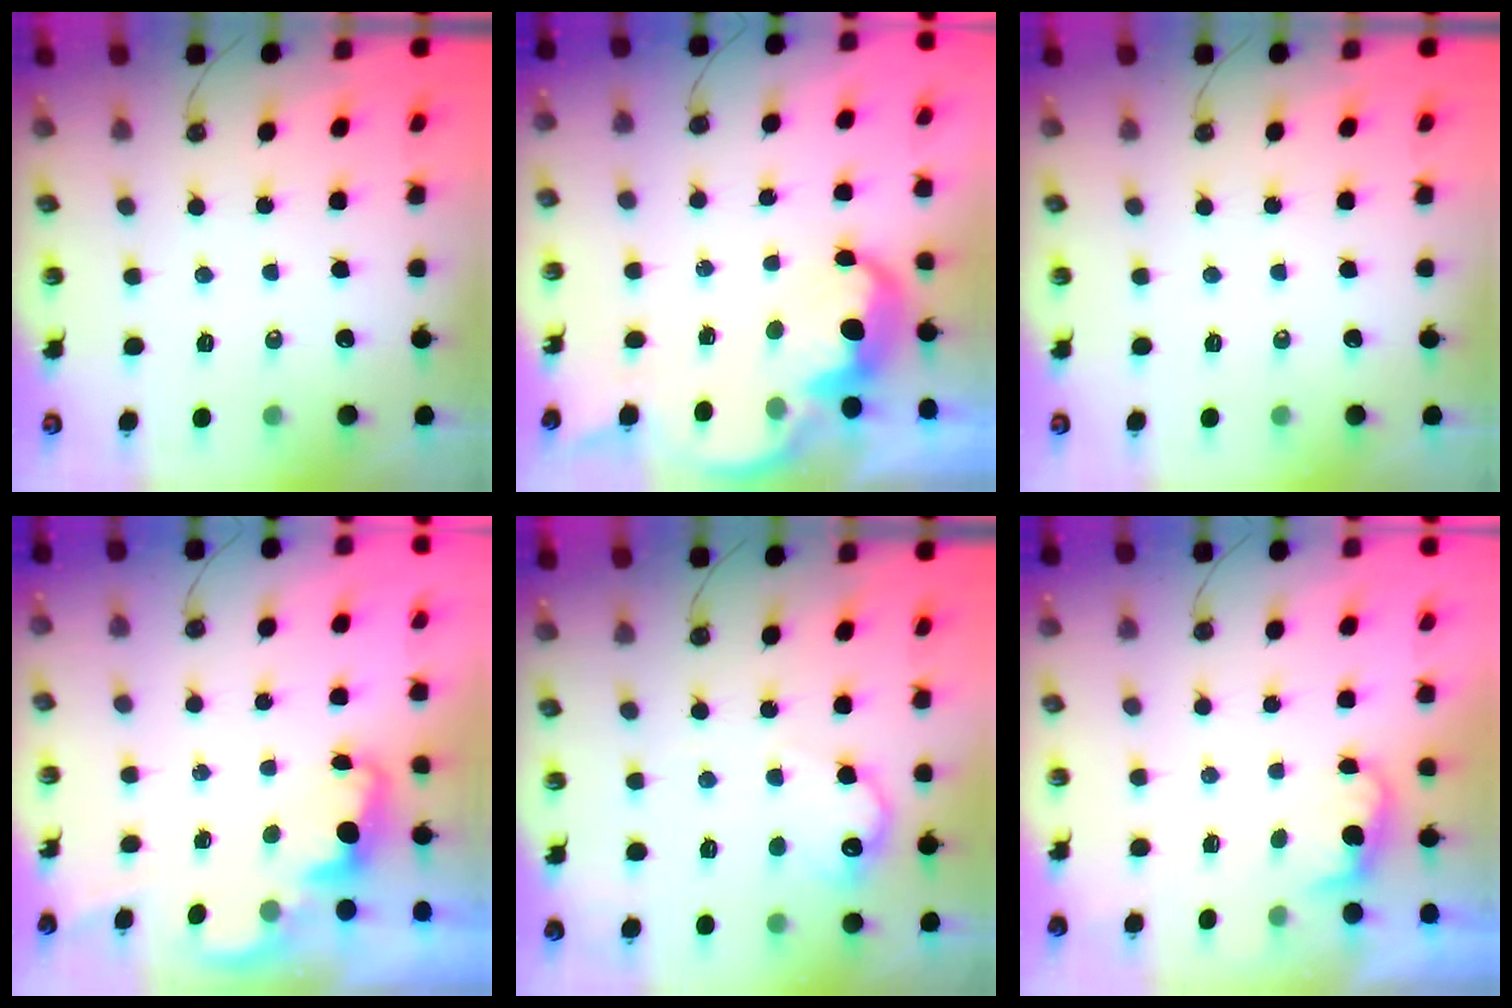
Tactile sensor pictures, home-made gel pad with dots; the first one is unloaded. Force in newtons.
{"total": 5.6, "press": 5.6, "slide": 0.5}
{"total": 0.0}
{"total": 2.1, "press": 2.0, "slide": 0.6}
{"total": 13.7, "press": 13.7, "slide": 0.6}
{"total": 2.0, "press": 1.8, "slide": 0.8}